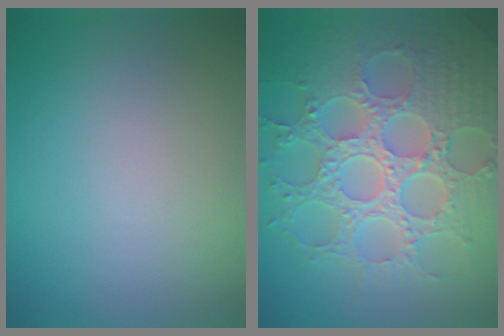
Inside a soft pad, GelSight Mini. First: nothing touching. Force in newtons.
{"total": 8.7, "press": 6.6, "slide": 5.8}